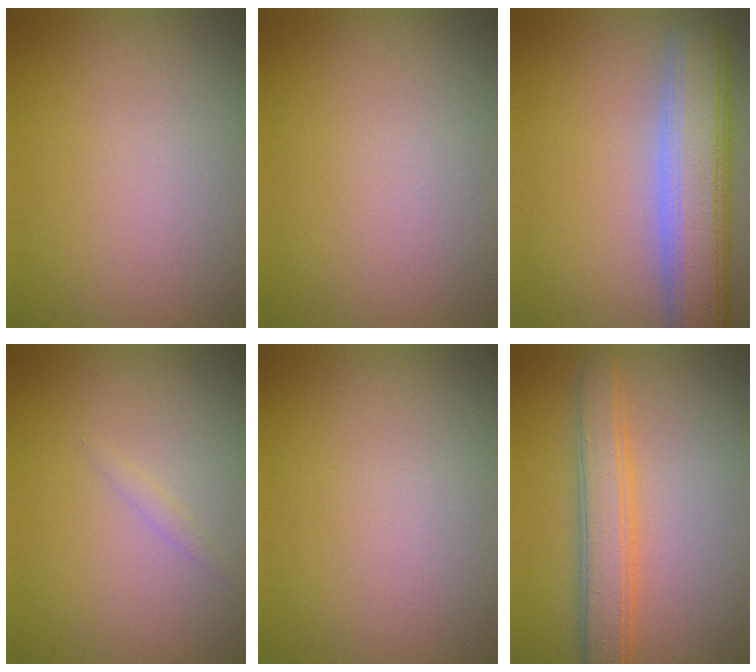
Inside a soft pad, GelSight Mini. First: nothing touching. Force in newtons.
{"total": 0.0}
{"total": 7.4, "press": 7.3, "slide": 0.7}
{"total": 0.6, "press": 0.6, "slide": 0.1}
{"total": 0.0}
{"total": 4.0, "press": 4.0, "slide": 0.1}